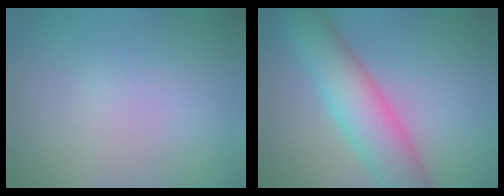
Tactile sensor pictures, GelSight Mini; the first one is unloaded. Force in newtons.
{"total": 6.9, "press": 6.9, "slide": 0.1}